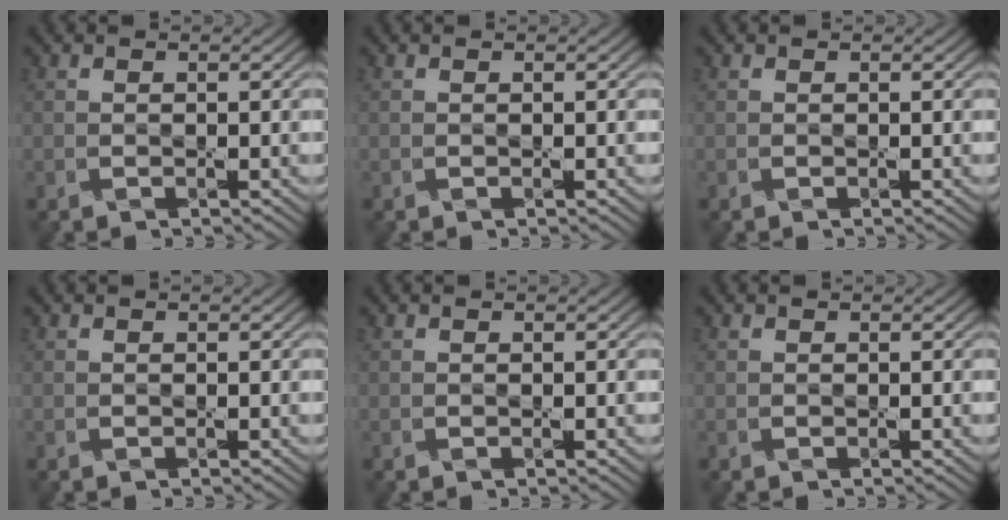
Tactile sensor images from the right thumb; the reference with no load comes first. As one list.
[{"total": 0.0}, {"total": 0.0}, {"total": 0.0}, {"total": 0.0}, {"total": 0.0}]